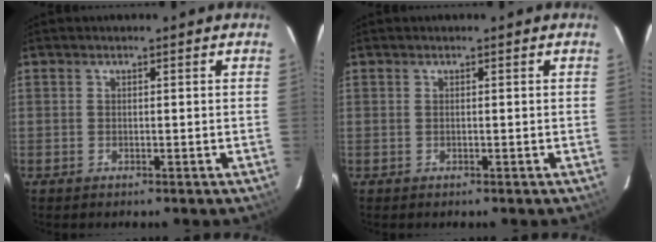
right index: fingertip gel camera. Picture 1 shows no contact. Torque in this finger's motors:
{"motor_torque": [0.00, 0.00, 0.00, 0.00]}